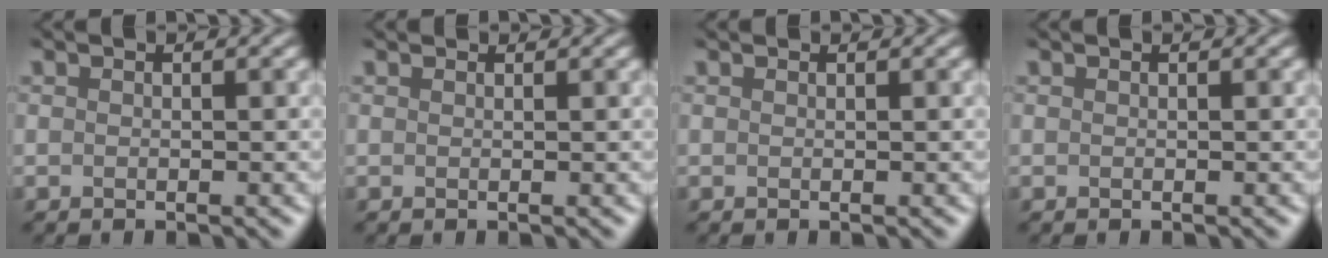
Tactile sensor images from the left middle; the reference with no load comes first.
{"total": 1.1, "force": [0.9, 0.5, 0.4], "torque": [0.008, 0.012, -0.001]}
{"total": 0.6, "force": [0.5, 0.3, 0.2], "torque": [0.009, 0.006, -0.001]}
{"total": 0.0}